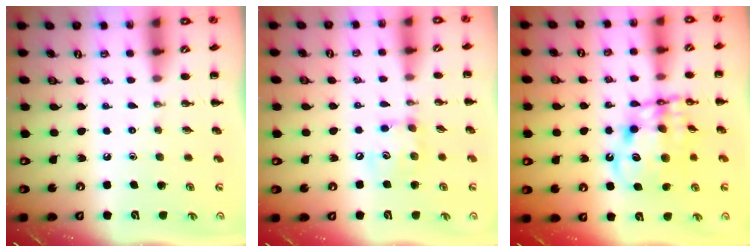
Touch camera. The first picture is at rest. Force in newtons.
{"total": 8.2, "press": 8.2, "slide": 0.9}
{"total": 12.6, "press": 12.2, "slide": 3.0}